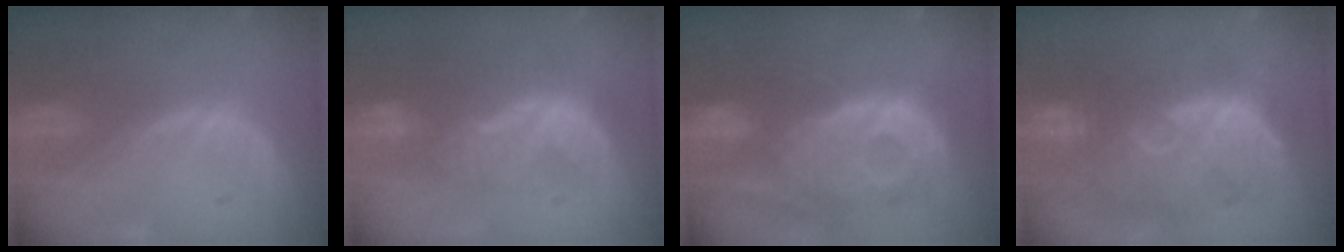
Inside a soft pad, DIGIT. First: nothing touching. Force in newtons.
{"total": 8.0, "press": 7.8, "slide": 1.9}
{"total": 13.0, "press": 11.3, "slide": 6.4}
{"total": 11.8, "press": 10.9, "slide": 4.4}